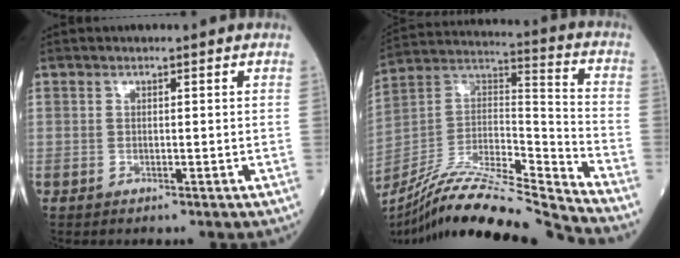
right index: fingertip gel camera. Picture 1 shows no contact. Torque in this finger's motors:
{"motor_torque": [-0.34, -0.71, 0.25, 0.07]}